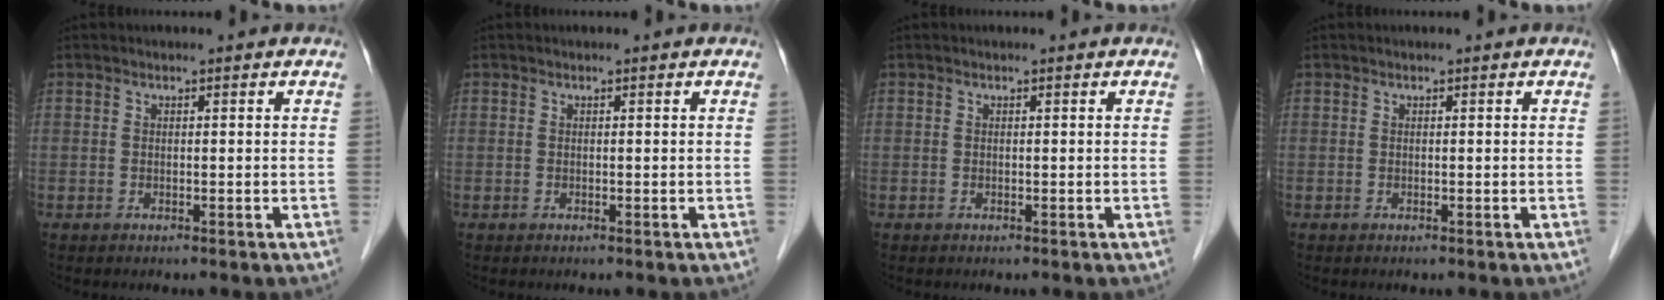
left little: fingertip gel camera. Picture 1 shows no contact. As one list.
[{"total": 0.0}, {"total": 0.0}, {"total": 0.0}]